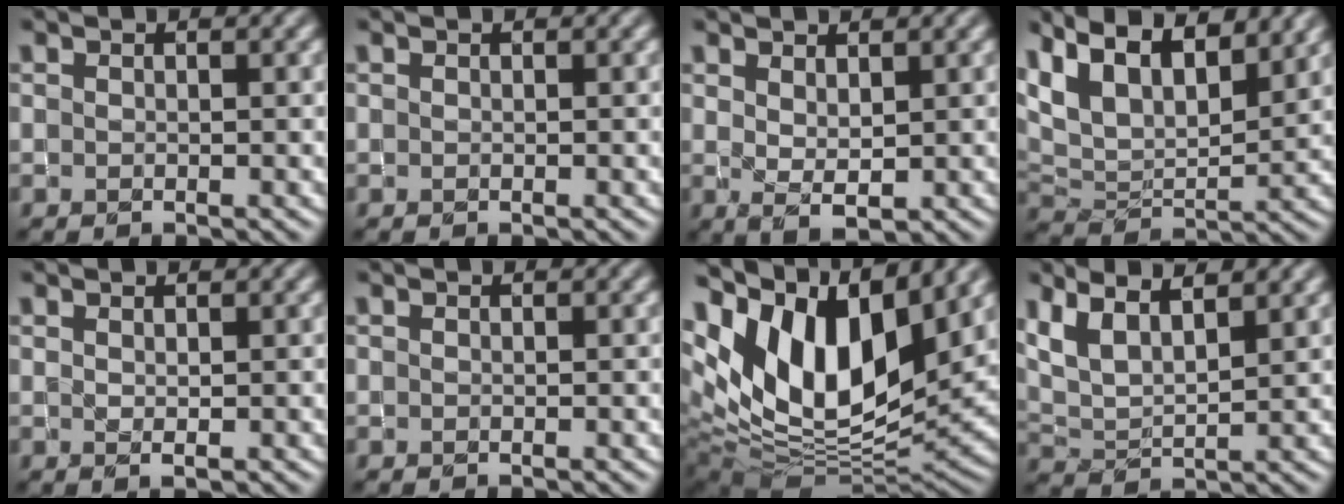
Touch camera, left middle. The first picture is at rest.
{"total": 0.0}
{"total": 1.7, "force": [1.1, 0.5, 1.1], "torque": [-0.025, -0.006, 0.026]}
{"total": 11.5, "force": [6.9, 5.4, 7.5], "torque": [-0.144, 0.033, 0.104]}
{"total": 0.6, "force": [0.5, 0.1, 0.3], "torque": [-0.009, 0.000, 0.011]}
{"total": 0.0}
{"total": 15.5, "force": [6.8, 8.2, 11.3], "torque": [-0.210, 0.027, 0.123]}
{"total": 6.0, "force": [3.9, 2.3, 3.9], "torque": [-0.083, 0.016, 0.068]}